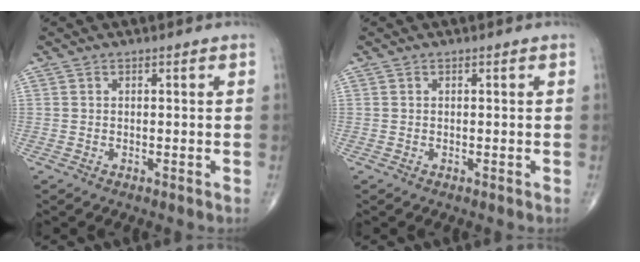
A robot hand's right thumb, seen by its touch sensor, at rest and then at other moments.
{"total": 0.0}